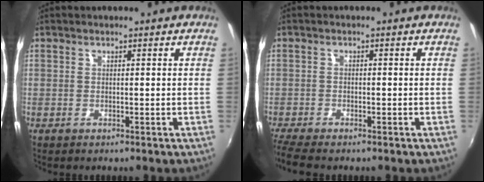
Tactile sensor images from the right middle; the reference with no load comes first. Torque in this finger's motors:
{"motor_torque": [0.32, -0.35, 0.07, 0.04]}